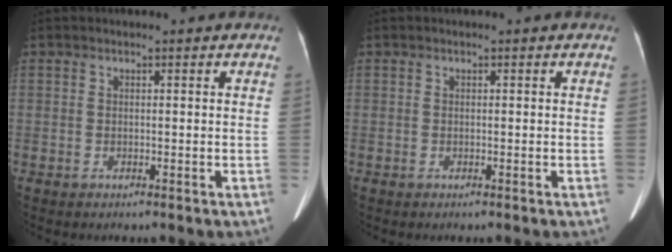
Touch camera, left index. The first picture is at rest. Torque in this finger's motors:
{"motor_torque": [0.05, 0.05, 0.02, 0.01]}